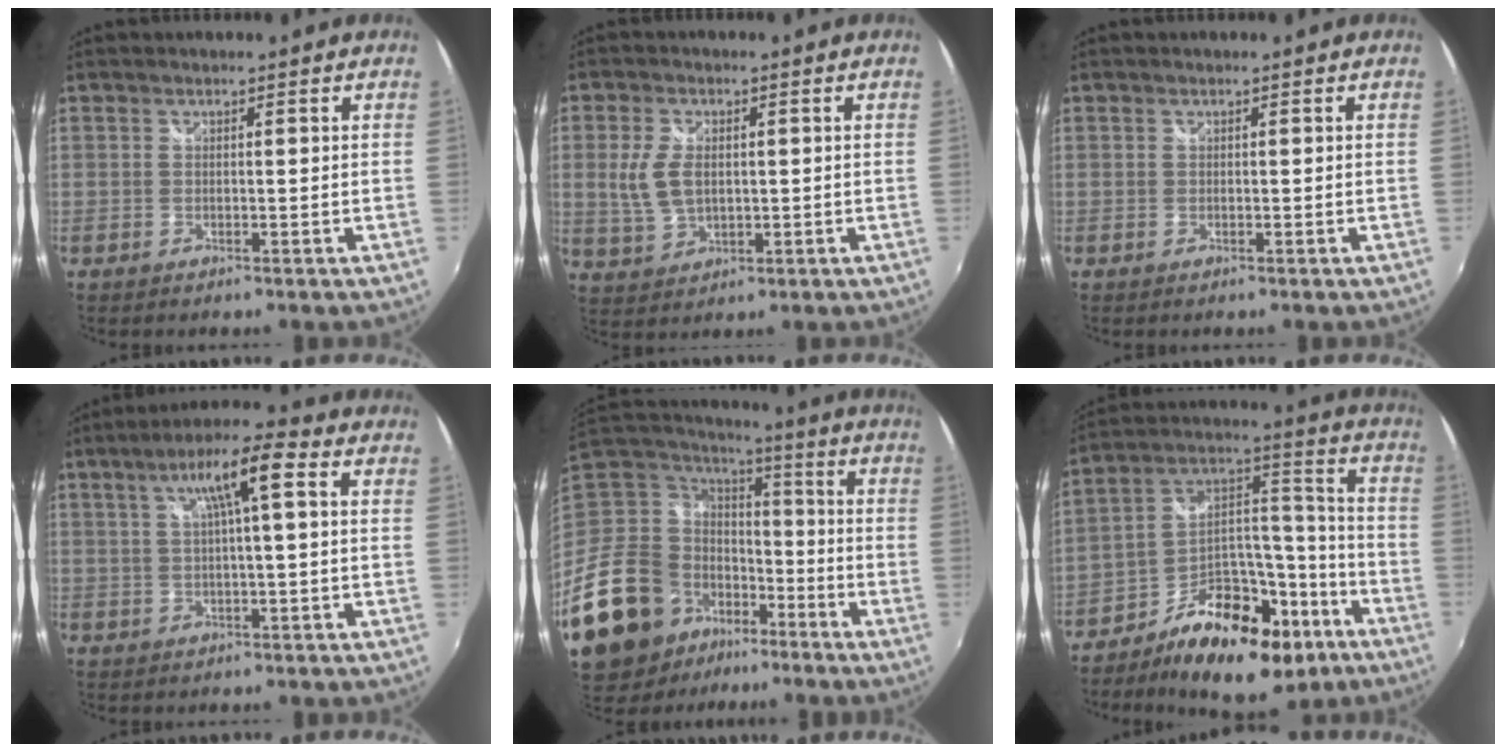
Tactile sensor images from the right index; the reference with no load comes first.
{"total": 6.9, "force": [0.6, 4.3, 5.4], "torque": [-0.120, 0.002, 0.017]}
{"total": 0.0}
{"total": 9.0, "force": [2.6, 1.0, 8.6], "torque": [-0.150, 0.021, 0.046]}
{"total": 21.8, "force": [-11.6, 13.8, 12.3], "torque": [-0.281, -0.010, -0.201]}
{"total": 21.3, "force": [-12.0, 11.8, 13.1], "torque": [-0.221, 0.050, -0.175]}